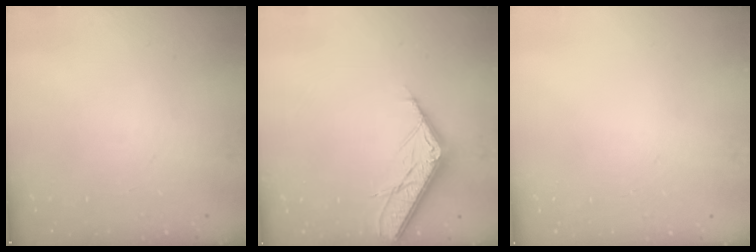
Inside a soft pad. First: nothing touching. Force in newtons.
{"total": 11.4, "press": 11.4, "slide": 0.1}
{"total": 0.0}